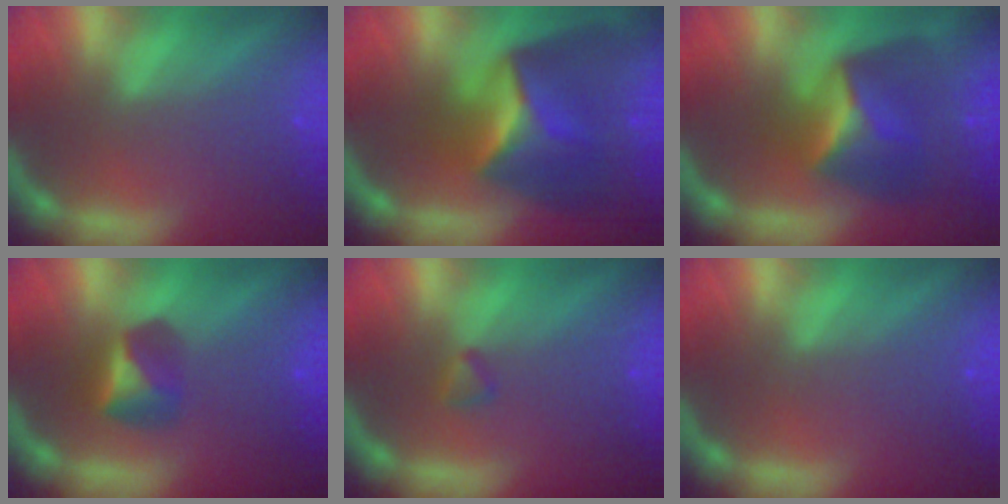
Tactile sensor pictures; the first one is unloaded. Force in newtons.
{"total": 8.4}
{"total": 6.4}
{"total": 2.9}
{"total": 0.9}
{"total": 0.0}